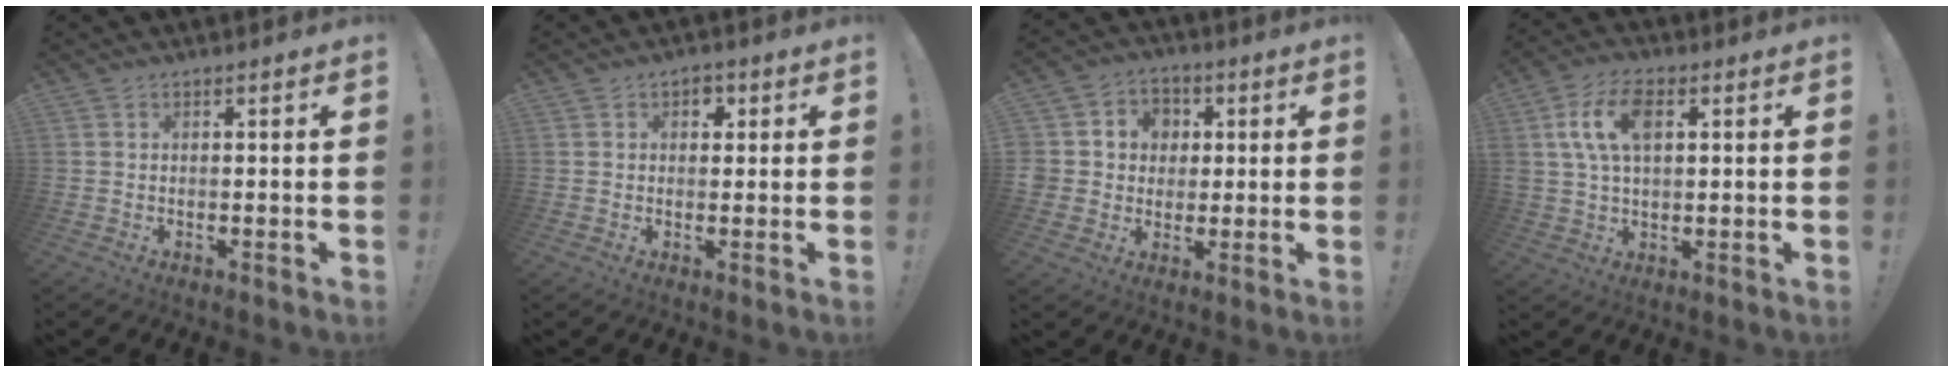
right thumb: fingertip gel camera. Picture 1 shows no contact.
{"total": 3.3, "force": [0.9, 2.9, 1.4], "torque": [-0.001, -0.003, 0.010]}
{"total": 7.9, "force": [0.2, 7.7, 1.8], "torque": [-0.014, 0.002, 0.012]}
{"total": 11.1, "force": [3.4, 6.4, 8.4], "torque": [-0.159, 0.006, 0.063]}